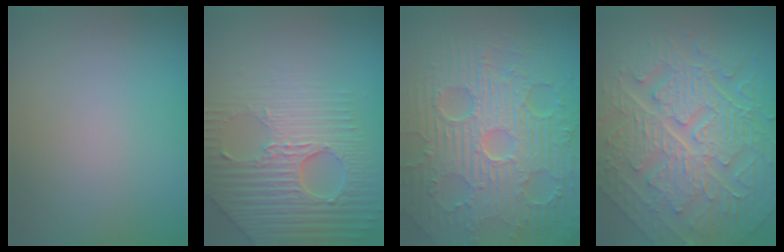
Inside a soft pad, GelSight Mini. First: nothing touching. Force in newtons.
{"total": 8.3, "press": 5.8, "slide": 6.0}
{"total": 11.3, "press": 7.4, "slide": 8.6}
{"total": 10.8, "press": 7.3, "slide": 7.9}